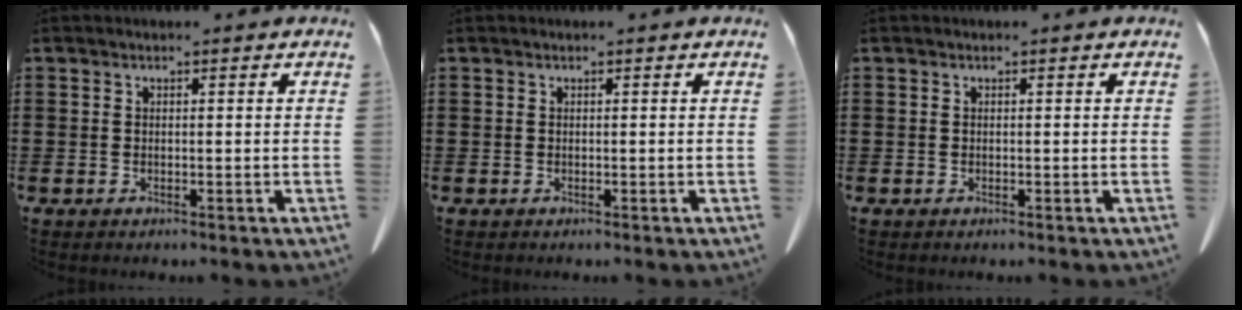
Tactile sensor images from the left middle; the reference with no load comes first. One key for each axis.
{"total": 0.0}
{"total": 0.0}